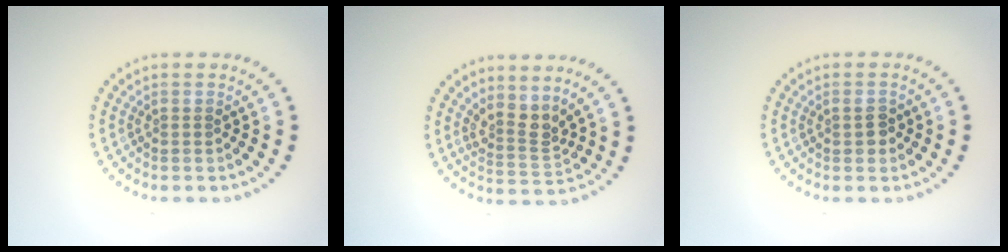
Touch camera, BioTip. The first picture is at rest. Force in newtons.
{"total": 2.6, "press": 1.7, "slide": 2.0}
{"total": 1.5, "press": 1.5, "slide": 0.1}